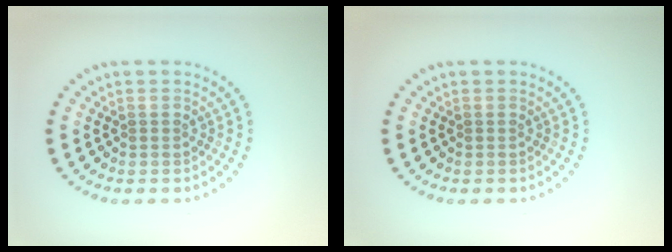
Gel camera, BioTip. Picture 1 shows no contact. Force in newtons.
{"total": 0.0}